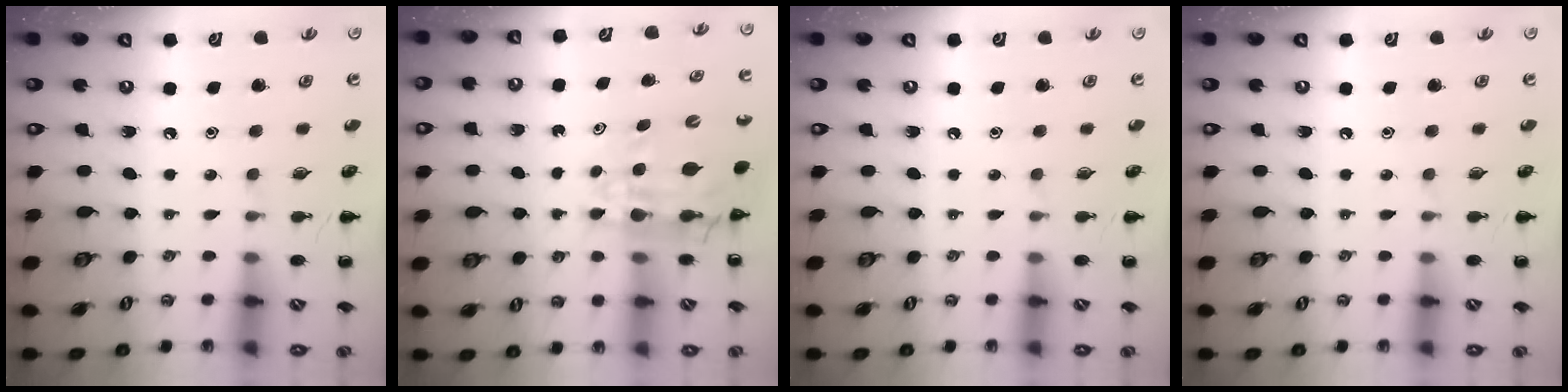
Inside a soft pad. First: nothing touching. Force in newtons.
{"total": 10.7, "press": 10.0, "slide": 3.9}
{"total": 0.0}
{"total": 0.0}